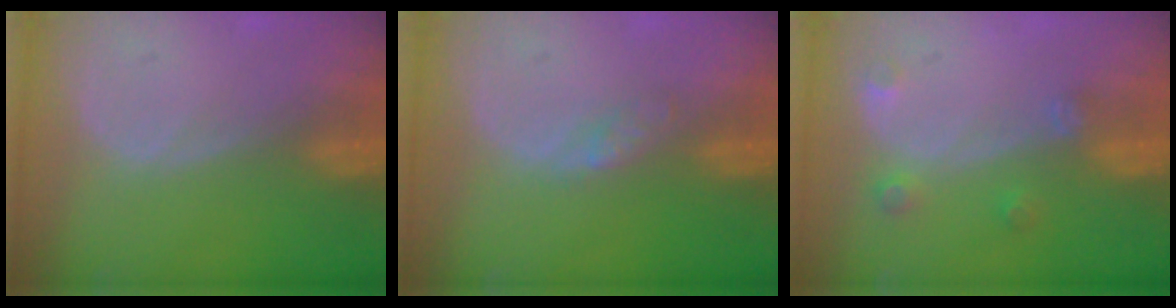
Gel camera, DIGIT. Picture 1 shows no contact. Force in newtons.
{"total": 2.0, "press": 2.0, "slide": 0.1}
{"total": 2.7, "press": 2.6, "slide": 0.4}